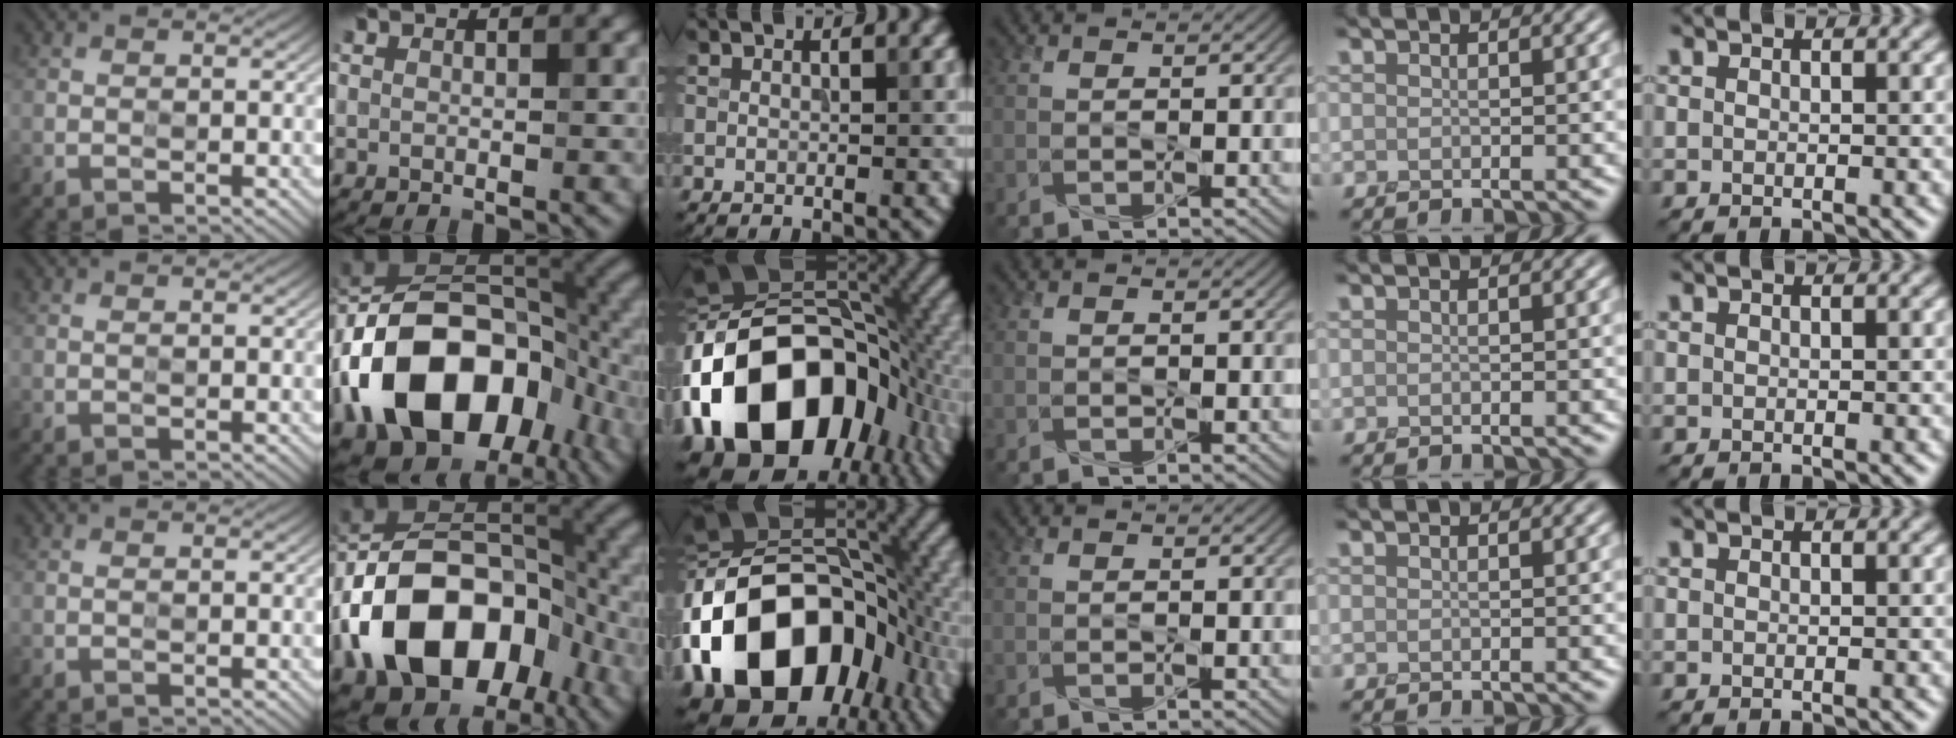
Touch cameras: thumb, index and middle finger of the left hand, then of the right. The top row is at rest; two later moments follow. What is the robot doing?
{"motion": "press", "object": "gel pad"}